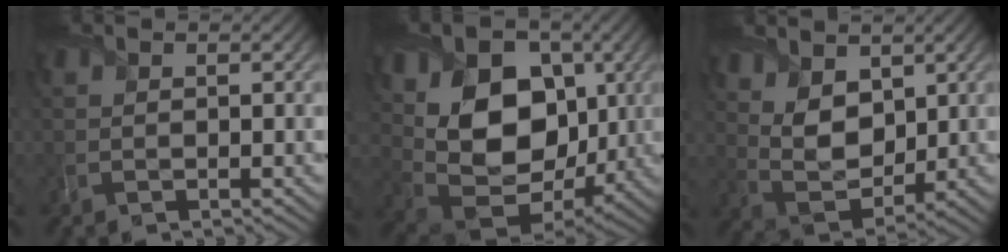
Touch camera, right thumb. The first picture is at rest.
{"total": 15.2, "force": [2.6, 10.8, 10.5], "torque": [-0.196, -0.007, 0.059]}
{"total": 7.2, "force": [3.4, 4.4, 4.6], "torque": [-0.113, -0.008, 0.066]}